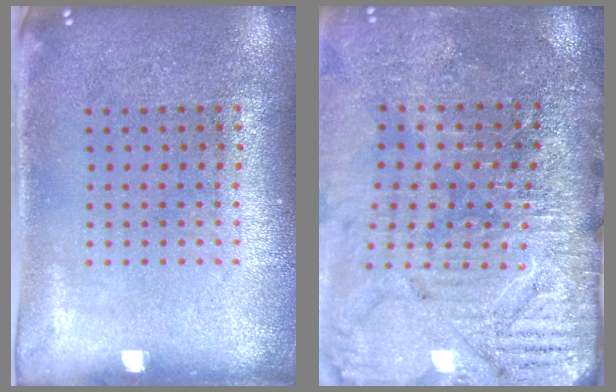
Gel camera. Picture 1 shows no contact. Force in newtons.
{"total": 3.6, "press": 3.4, "slide": 1.2}